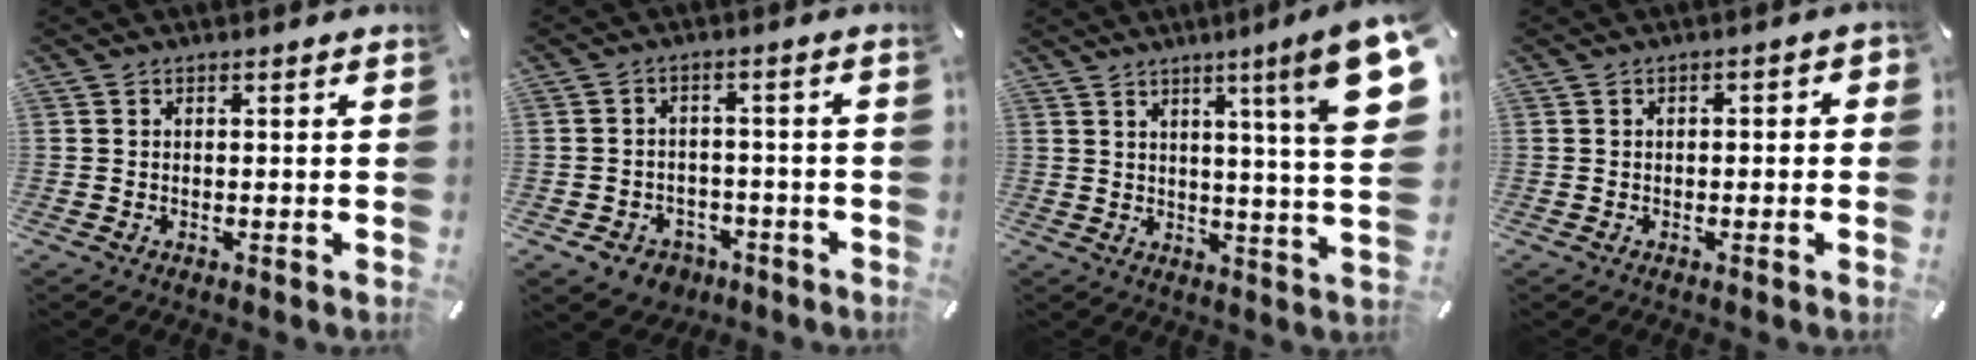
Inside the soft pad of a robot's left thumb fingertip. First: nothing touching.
{"total": 5.8, "force": [-3.2, 4.5, 1.6], "torque": [-0.037, 0.022, -0.057]}
{"total": 15.5, "force": [6.9, 0.7, 13.9], "torque": [-0.206, -0.042, 0.095]}
{"total": 1.7, "force": [-0.6, 1.0, 1.2], "torque": [-0.020, 0.006, -0.013]}